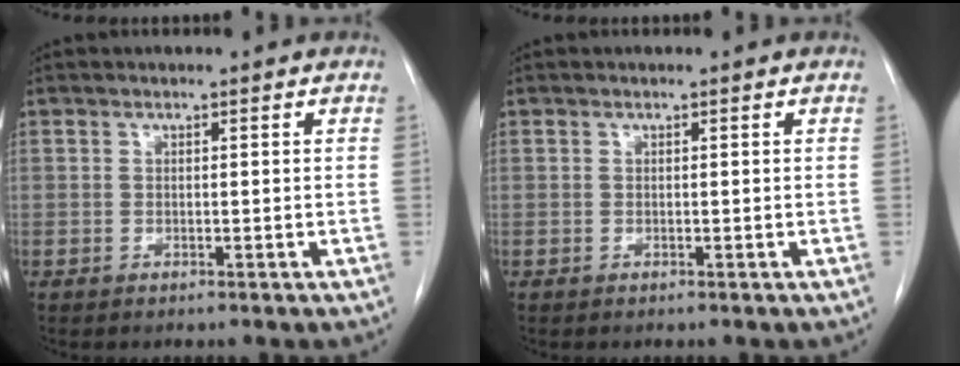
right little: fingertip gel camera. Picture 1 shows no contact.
{"total": 0.0}